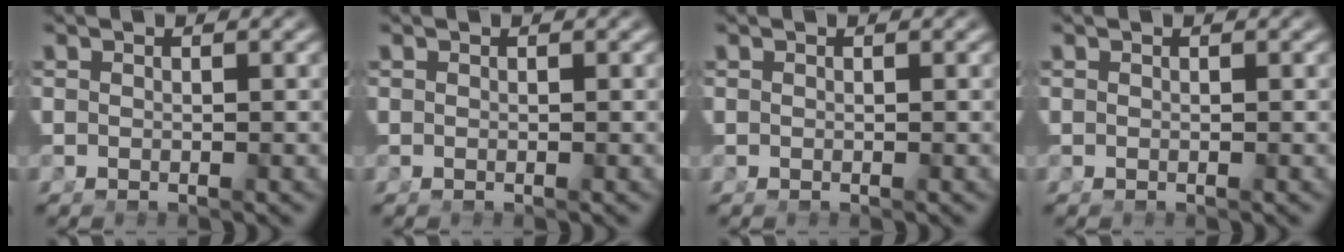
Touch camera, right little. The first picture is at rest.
{"total": 0.0}
{"total": 0.0}
{"total": 0.0}